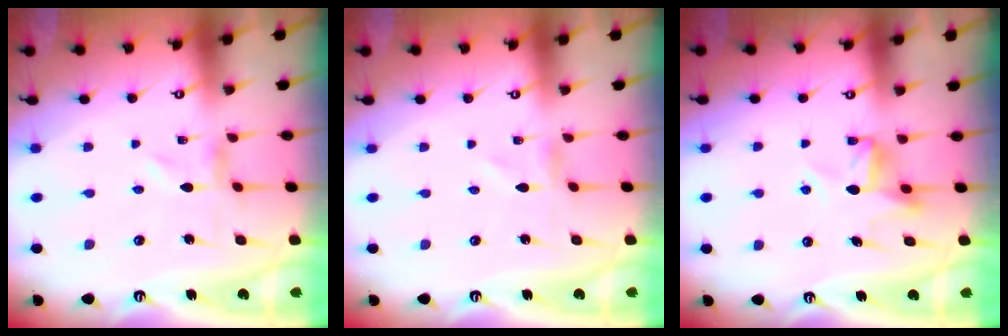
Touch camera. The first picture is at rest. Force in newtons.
{"total": 0.8, "press": 0.8, "slide": 0.1}
{"total": 8.9, "press": 8.9, "slide": 0.2}